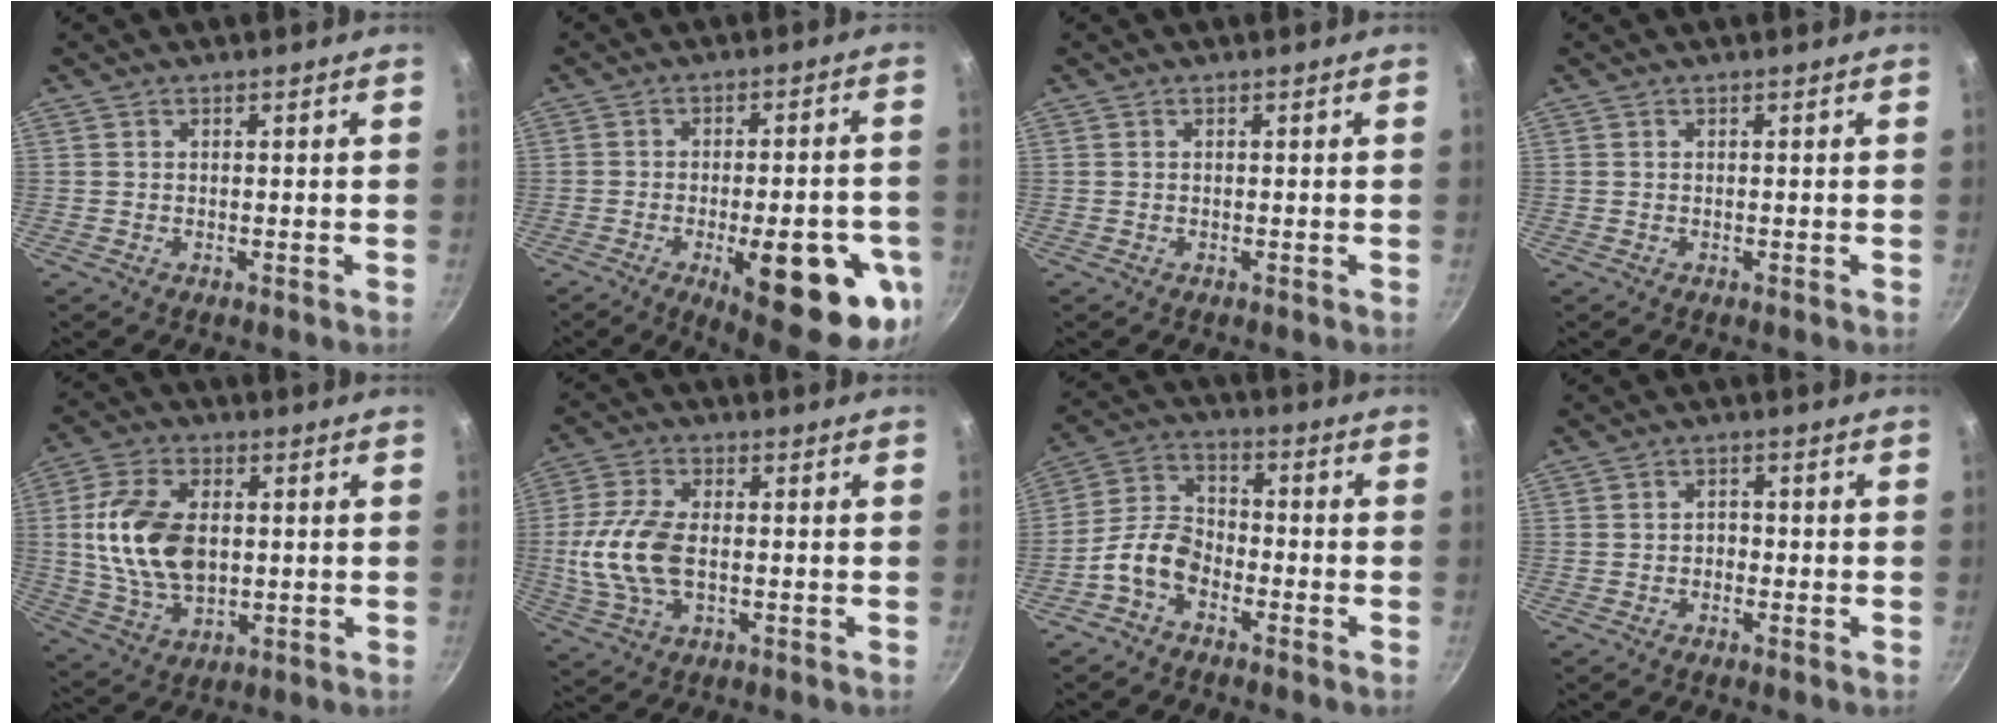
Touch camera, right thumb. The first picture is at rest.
{"total": 20.6, "force": [-7.1, 7.1, 18.0], "torque": [-0.201, 0.008, -0.086]}
{"total": 0.0}
{"total": 0.0}
{"total": 15.1, "force": [0.9, 9.4, 11.8], "torque": [-0.212, 0.000, 0.019]}
{"total": 11.9, "force": [-0.8, 6.4, 10.0], "torque": [-0.208, 0.011, -0.022]}
{"total": 8.3, "force": [-4.2, 4.9, 5.2], "torque": [-0.093, 0.048, -0.096]}
{"total": 1.8, "force": [-0.8, 1.3, 0.9], "torque": [-0.006, 0.012, -0.015]}